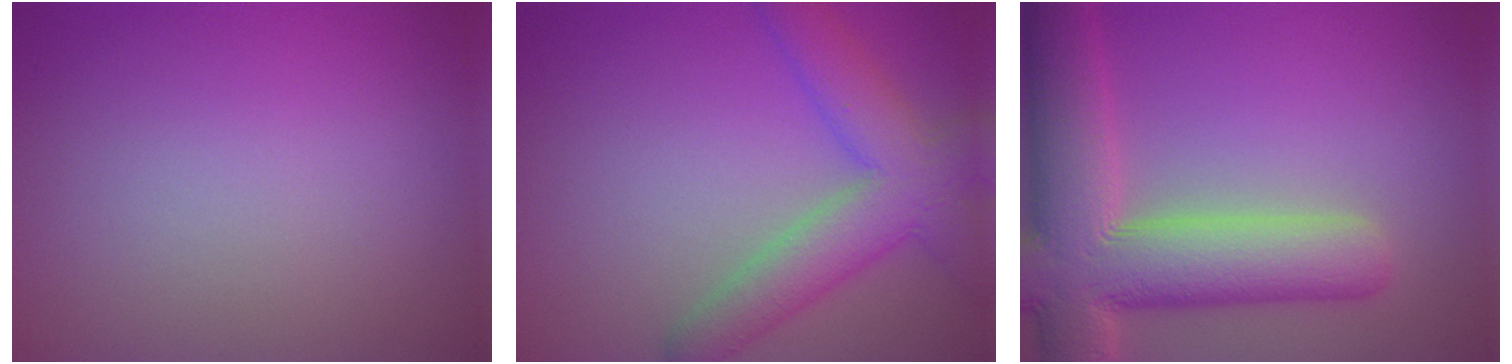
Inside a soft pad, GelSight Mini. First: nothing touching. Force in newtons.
{"total": 6.4, "press": 6.4, "slide": 0.3}
{"total": 11.2, "press": 11.2, "slide": 1.2}